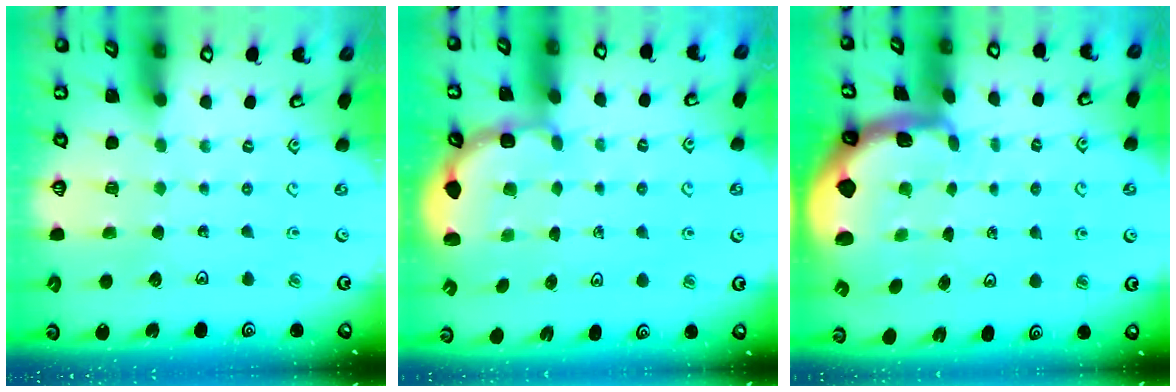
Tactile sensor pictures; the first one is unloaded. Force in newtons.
{"total": 3.0, "press": 2.3, "slide": 1.8}
{"total": 1.7, "press": 1.7, "slide": 0.4}